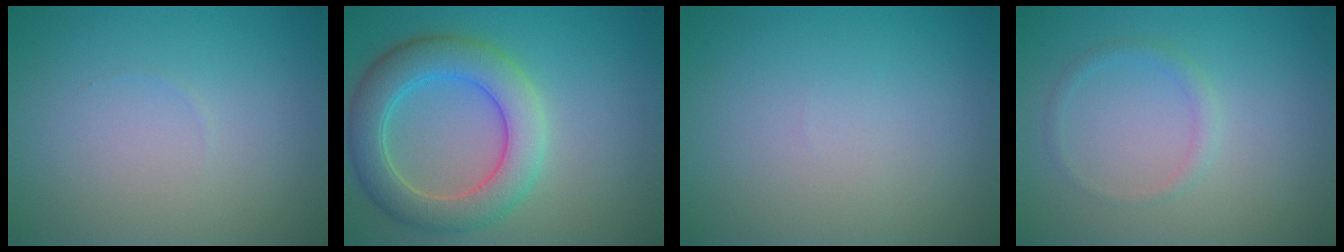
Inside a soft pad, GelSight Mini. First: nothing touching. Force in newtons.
{"total": 6.3, "press": 6.3, "slide": 0.6}
{"total": 0.0}
{"total": 1.2, "press": 1.2, "slide": 0.0}